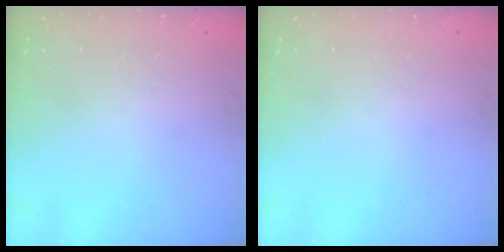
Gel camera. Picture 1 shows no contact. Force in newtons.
{"total": 0.0}